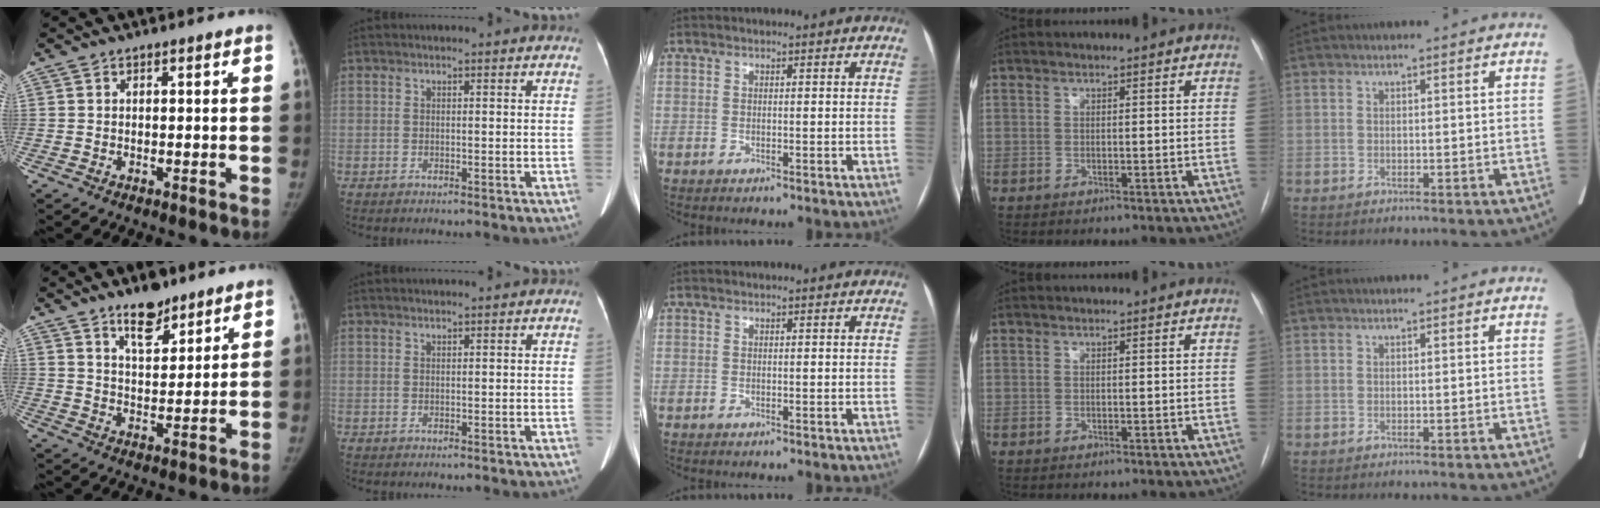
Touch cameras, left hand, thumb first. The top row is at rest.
{"thumb": {"total": 8.2, "force": [6.0, 3.4, 4.5], "torque": [-0.046, -0.043, 0.101]}}